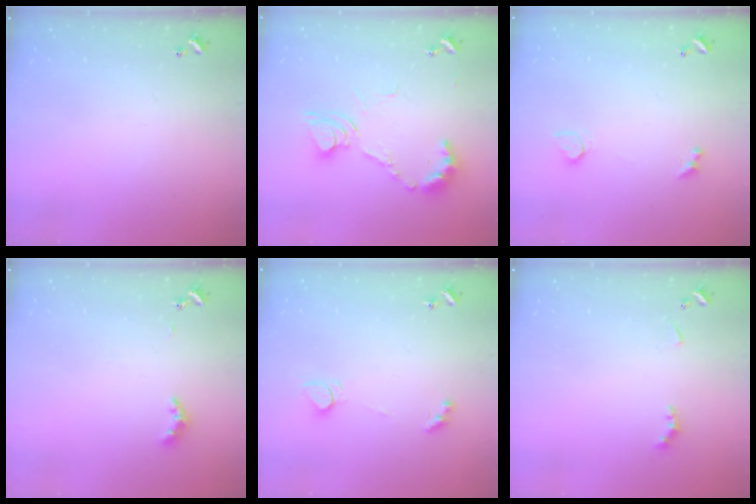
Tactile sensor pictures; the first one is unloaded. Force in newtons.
{"total": 10.4, "press": 10.3, "slide": 0.9}
{"total": 1.8, "press": 1.8, "slide": 0.5}
{"total": 5.4, "press": 5.4, "slide": 0.6}
{"total": 2.2, "press": 2.2, "slide": 0.4}
{"total": 2.9, "press": 2.8, "slide": 0.6}